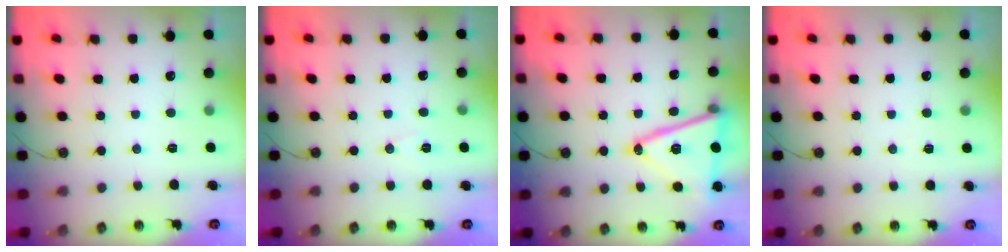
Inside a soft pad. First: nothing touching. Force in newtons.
{"total": 5.5, "press": 4.5, "slide": 3.3}
{"total": 18.5, "press": 18.2, "slide": 3.5}
{"total": 3.6, "press": 3.2, "slide": 1.6}